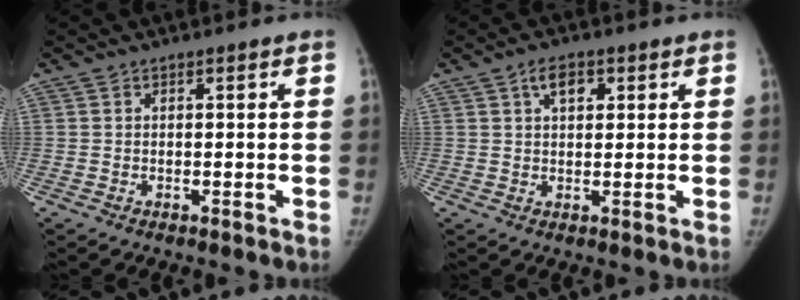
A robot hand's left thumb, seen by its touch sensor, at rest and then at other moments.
{"total": 4.1, "force": [1.9, 2.4, 2.8], "torque": [-0.035, -0.001, 0.030]}